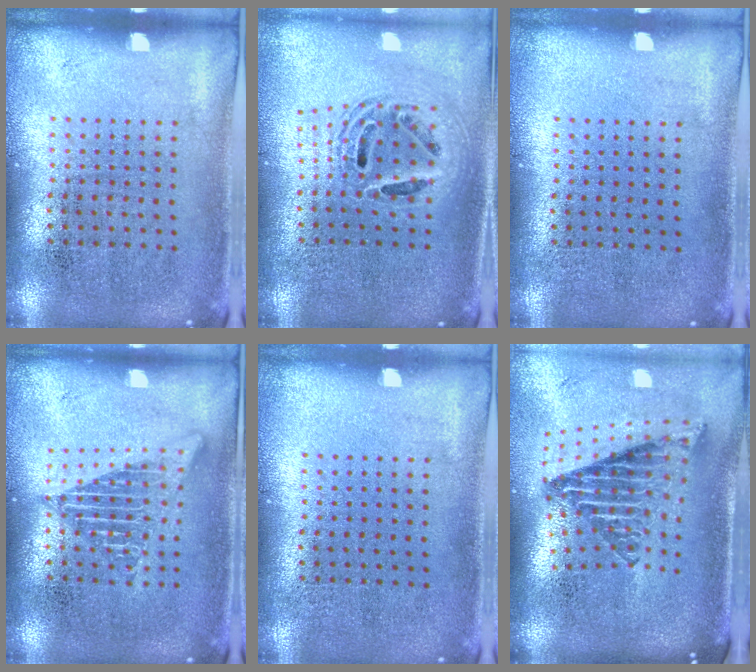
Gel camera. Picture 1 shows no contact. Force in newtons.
{"total": 1.8, "press": 1.5, "slide": 1.1}
{"total": 0.0}
{"total": 2.8, "press": 2.8, "slide": 0.3}
{"total": 0.0}
{"total": 2.8, "press": 1.7, "slide": 2.2}